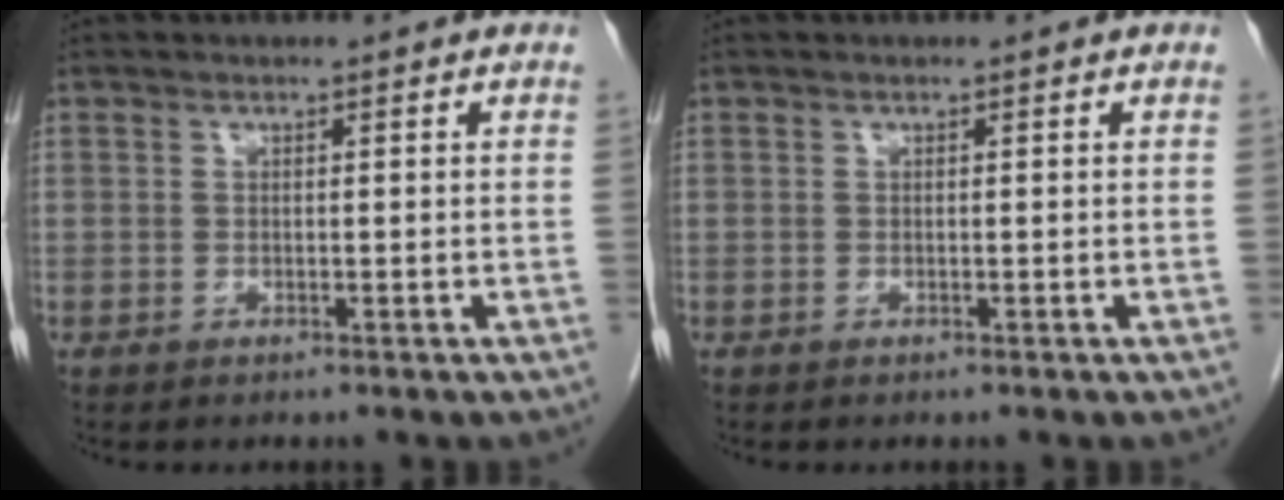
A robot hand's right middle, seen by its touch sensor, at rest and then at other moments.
{"total": 0.0}